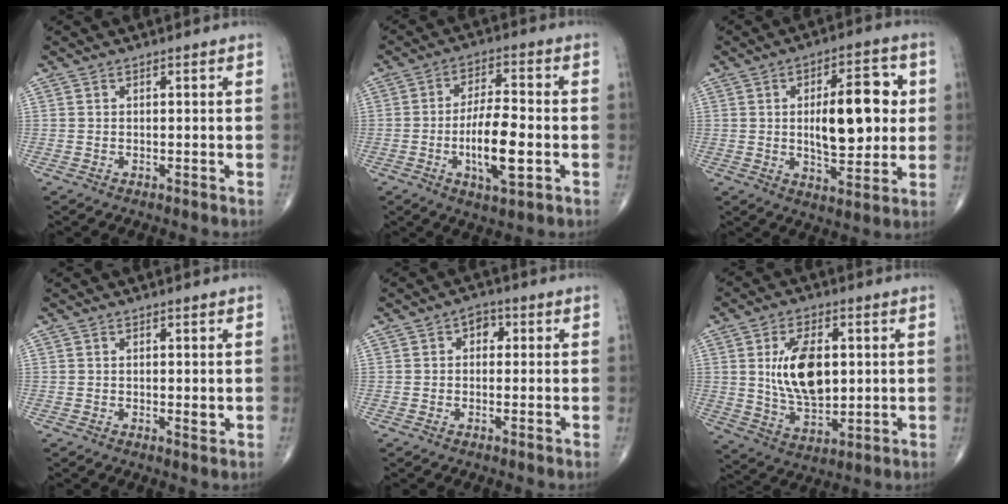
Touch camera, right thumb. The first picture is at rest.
{"total": 11.4, "force": [-2.7, 3.7, 10.4], "torque": [-0.182, 0.009, -0.046]}
{"total": 15.5, "force": [1.6, 6.7, 13.8], "torque": [-0.174, -0.002, 0.026]}
{"total": 1.3, "force": [0.1, 0.4, 1.3], "torque": [-0.019, -0.005, 0.002]}
{"total": 3.1, "force": [0.6, 2.2, 2.0], "torque": [-0.012, 0.010, 0.001]}
{"total": 13.4, "force": [2.1, 7.4, 11.0], "torque": [-0.176, -0.013, 0.045]}